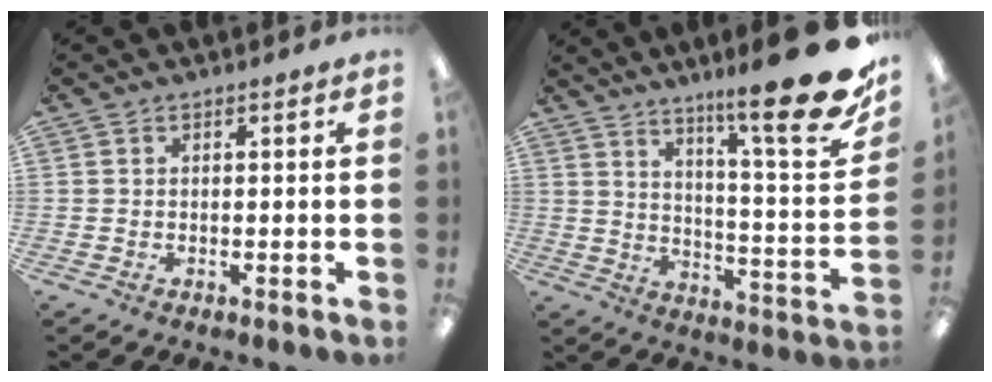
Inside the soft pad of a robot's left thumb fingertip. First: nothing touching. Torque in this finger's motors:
{"motor_torque": [0.66, 0.34, 1.47, -1.30, 0.11]}